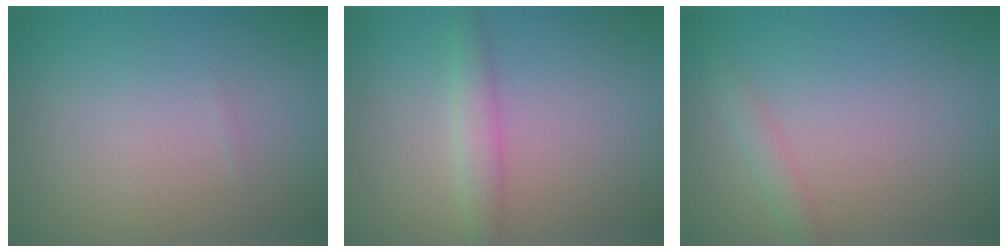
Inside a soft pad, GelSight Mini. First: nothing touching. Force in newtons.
{"total": 2.1, "press": 2.1, "slide": 0.0}
{"total": 1.3, "press": 1.3, "slide": 0.1}